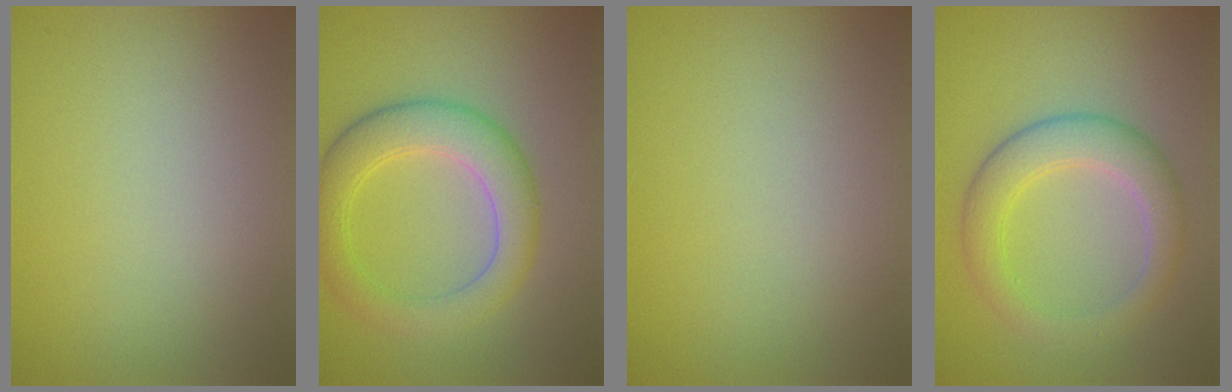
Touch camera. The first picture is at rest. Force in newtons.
{"total": 5.4, "press": 5.4, "slide": 0.1}
{"total": 0.0}
{"total": 4.5, "press": 4.5, "slide": 0.2}